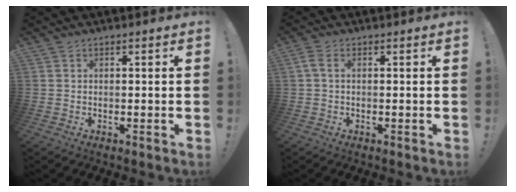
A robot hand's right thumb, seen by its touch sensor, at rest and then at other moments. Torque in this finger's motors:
{"motor_torque": [-0.02, 0.05, 0.47, -0.24, 0.10]}